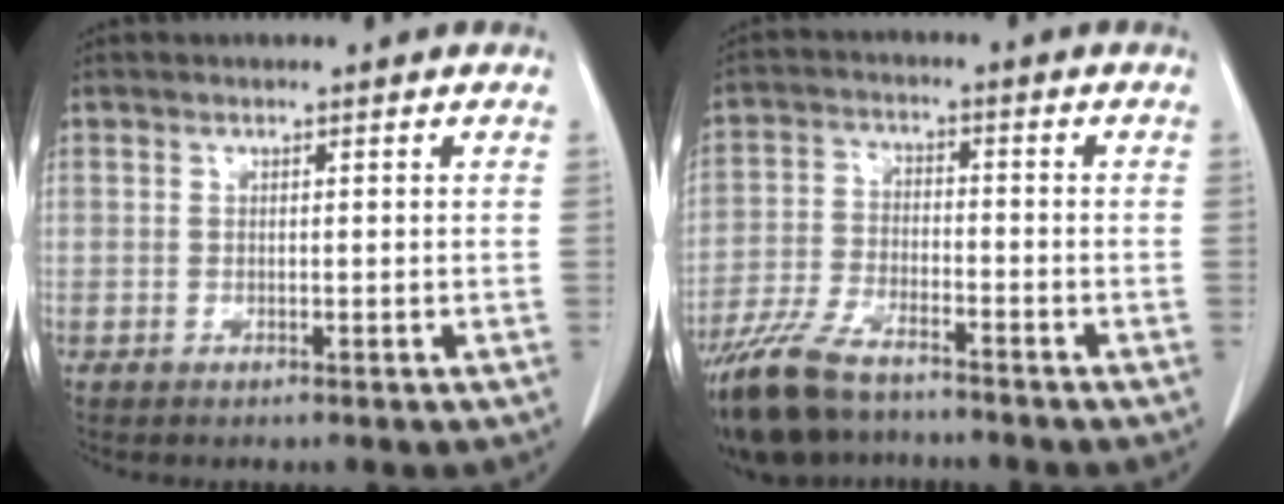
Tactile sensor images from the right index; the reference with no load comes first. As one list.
[{"total": 12.0, "force": [-9.4, 4.1, 6.2], "torque": [-0.129, -0.021, -0.170]}]